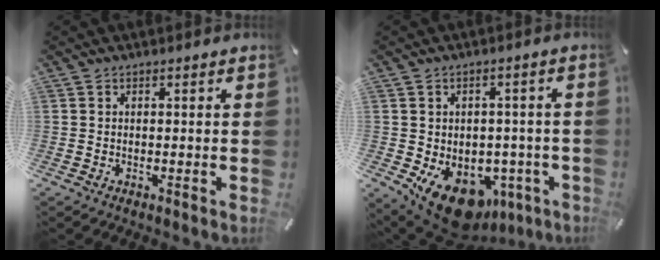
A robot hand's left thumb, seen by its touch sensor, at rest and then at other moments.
{"total": 12.9, "force": [-6.4, 8.6, 7.1], "torque": [-0.092, 0.028, -0.096]}